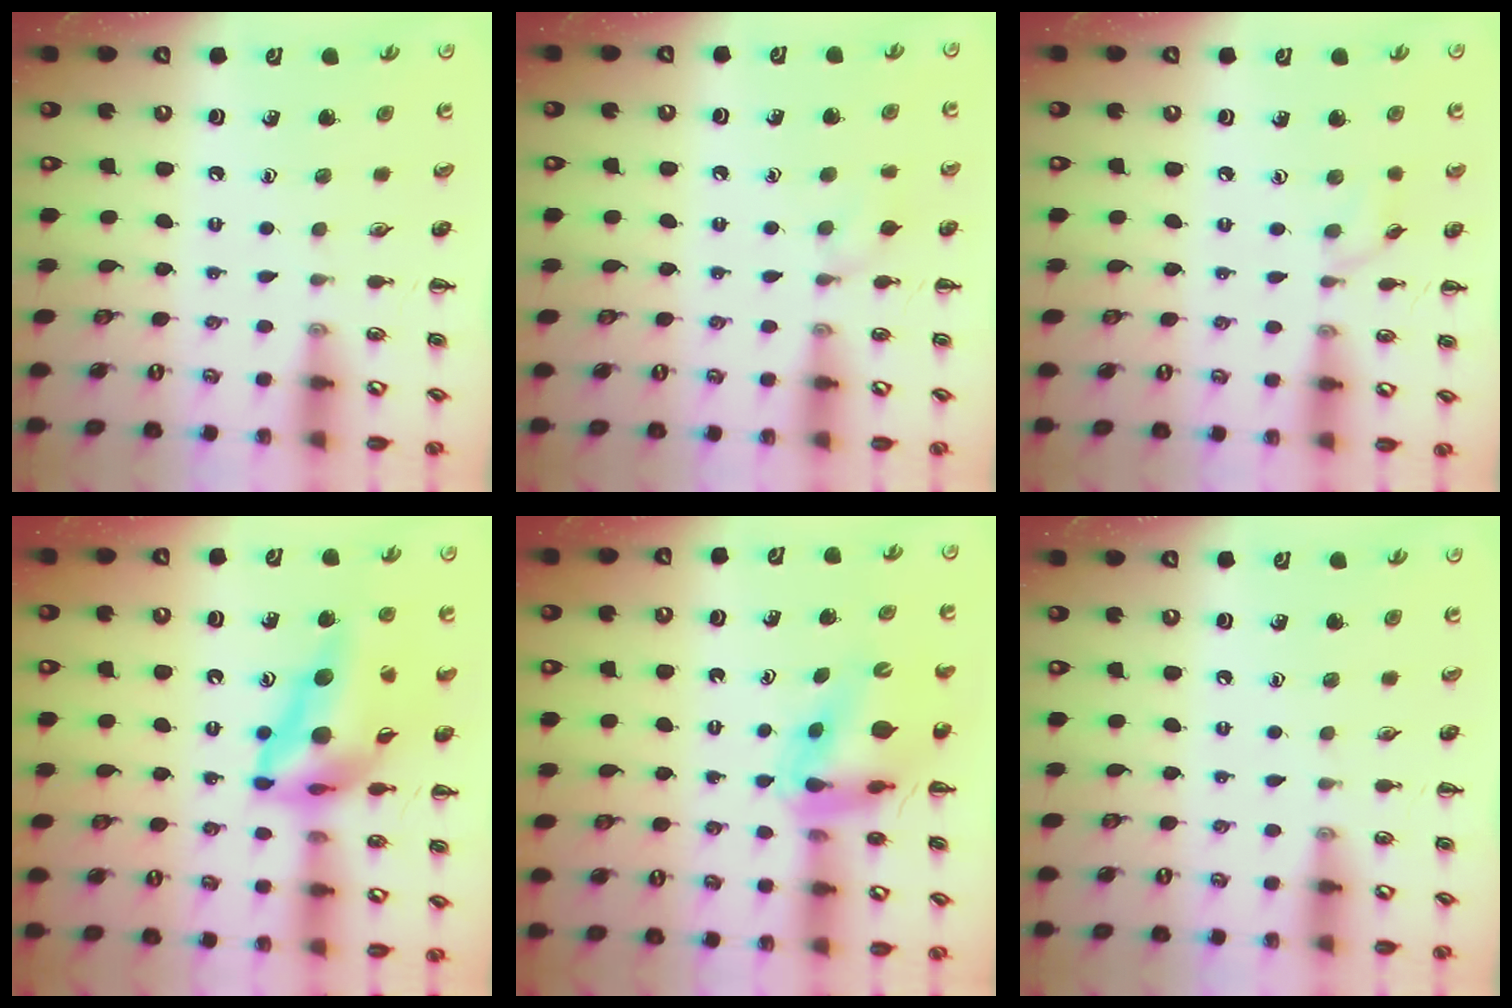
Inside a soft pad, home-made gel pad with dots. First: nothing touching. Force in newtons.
{"total": 6.7, "press": 6.3, "slide": 2.3}
{"total": 4.4, "press": 4.3, "slide": 0.9}
{"total": 16.7, "press": 15.8, "slide": 5.4}
{"total": 10.5, "press": 9.9, "slide": 3.4}
{"total": 0.0}